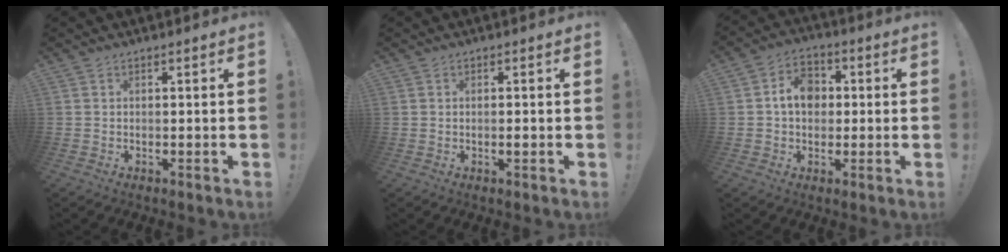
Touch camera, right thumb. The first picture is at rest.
{"total": 0.8, "force": [-0.3, 0.6, 0.3], "torque": [0.002, 0.001, -0.005]}
{"total": 9.4, "force": [1.2, 7.5, 5.5], "torque": [-0.069, 0.007, 0.025]}